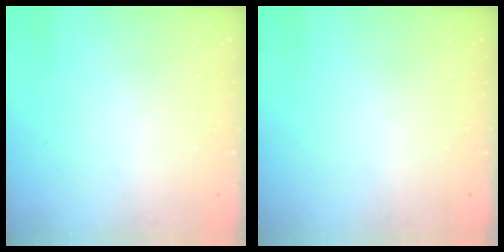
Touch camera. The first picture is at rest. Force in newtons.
{"total": 0.0}